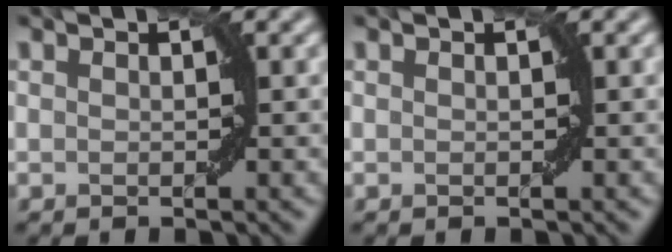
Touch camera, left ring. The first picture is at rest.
{"total": 0.0}